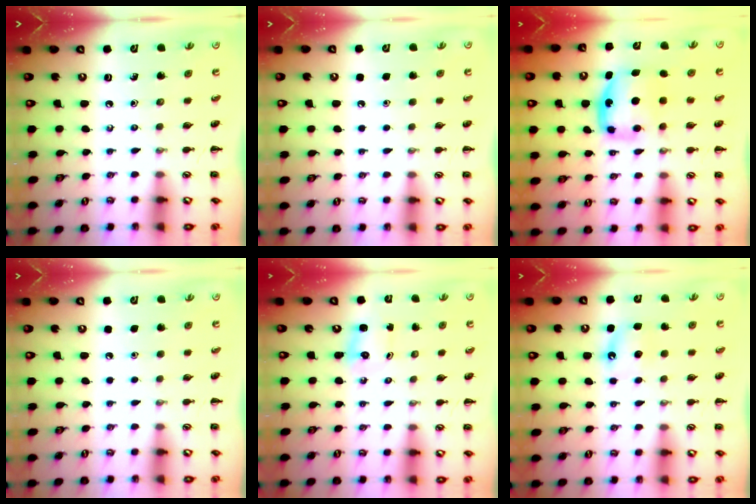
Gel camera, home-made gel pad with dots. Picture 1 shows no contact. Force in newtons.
{"total": 1.7, "press": 1.7, "slide": 0.1}
{"total": 7.4, "press": 7.3, "slide": 1.1}
{"total": 1.6, "press": 1.6, "slide": 0.1}
{"total": 2.0, "press": 1.9, "slide": 0.7}
{"total": 4.9, "press": 4.6, "slide": 1.6}